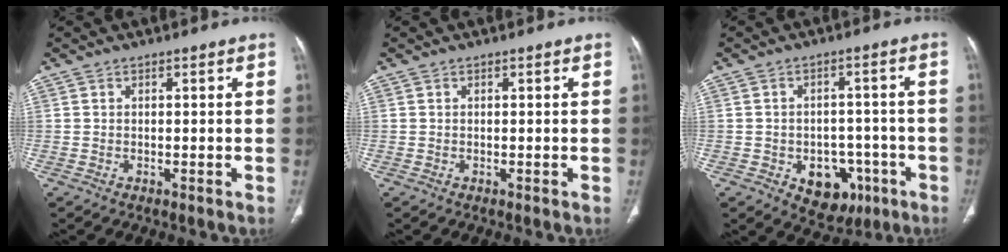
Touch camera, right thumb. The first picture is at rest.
{"total": 0.0}
{"total": 9.9, "force": [-4.0, 7.1, 5.5], "torque": [-0.038, 0.028, -0.042]}